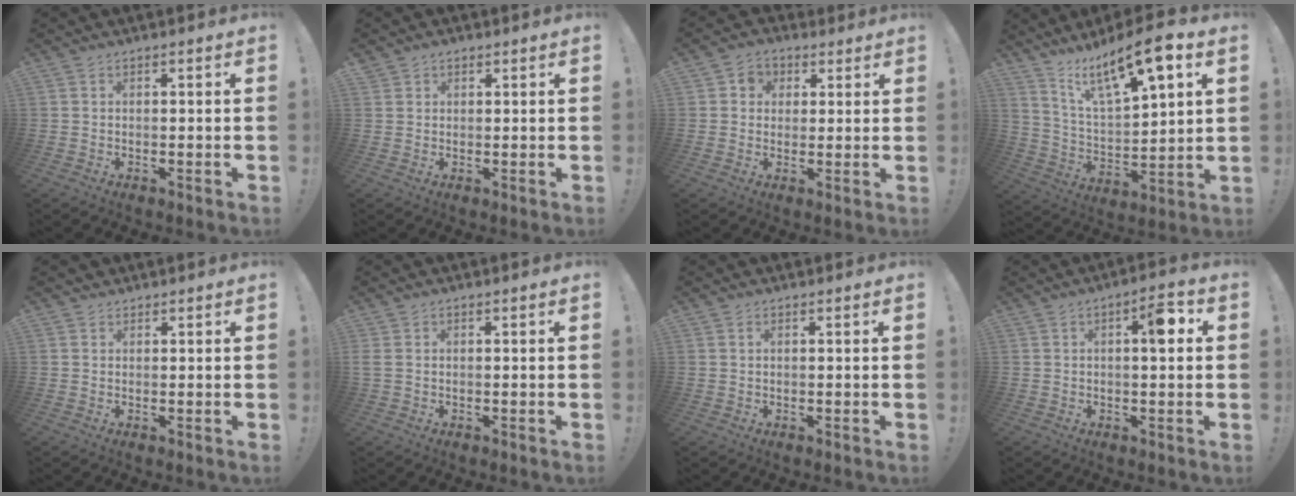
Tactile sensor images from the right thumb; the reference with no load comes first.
{"total": 1.8, "force": [1.2, 1.3, 0.1], "torque": [0.000, -0.004, 0.023]}
{"total": 5.3, "force": [0.9, 5.1, 1.2], "torque": [-0.011, 0.002, 0.019]}
{"total": 15.5, "force": [10.2, 4.0, 10.9], "torque": [-0.191, -0.064, 0.167]}
{"total": 1.2, "force": [0.9, 0.7, 0.1], "torque": [0.000, -0.003, 0.017]}
{"total": 1.1, "force": [0.3, 0.5, 0.9], "torque": [-0.022, 0.002, 0.007]}
{"total": 0.6, "force": [0.3, 0.3, 0.4], "torque": [-0.006, 0.000, 0.005]}
{"total": 6.9, "force": [1.7, 2.1, 6.3], "torque": [-0.085, 0.000, 0.017]}